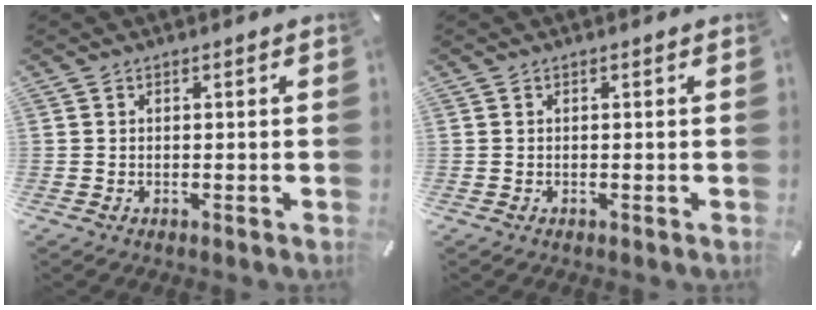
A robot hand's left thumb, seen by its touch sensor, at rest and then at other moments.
{"total": 0.0}